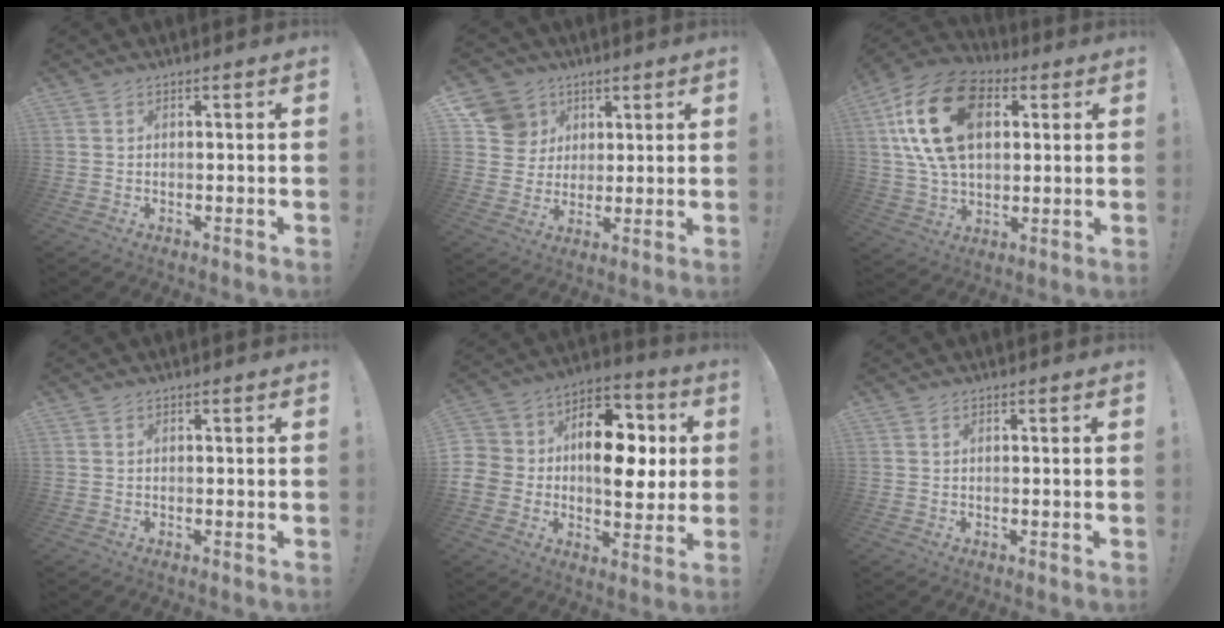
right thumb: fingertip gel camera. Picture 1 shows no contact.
{"total": 10.7, "force": [4.3, 9.6, 2.3], "torque": [-0.026, -0.018, 0.089]}
{"total": 21.8, "force": [6.2, 13.8, 15.7], "torque": [-0.300, -0.007, 0.111]}
{"total": 0.0}
{"total": 16.2, "force": [-0.4, 12.1, 10.8], "torque": [-0.156, 0.014, -0.007]}
{"total": 0.0}